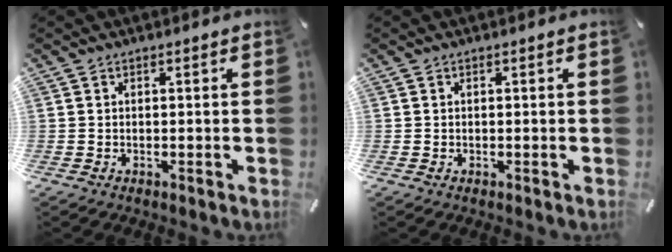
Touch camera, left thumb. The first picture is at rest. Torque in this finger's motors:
{"motor_torque": [0.00, 0.00, -0.03, 0.04, 0.00]}